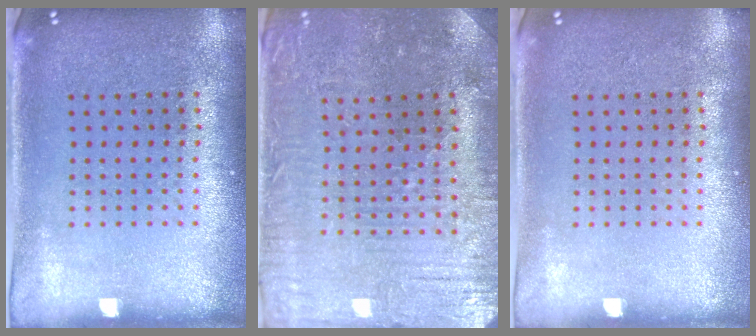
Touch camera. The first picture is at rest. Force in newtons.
{"total": 1.6, "press": 1.5, "slide": 0.5}
{"total": 0.0}